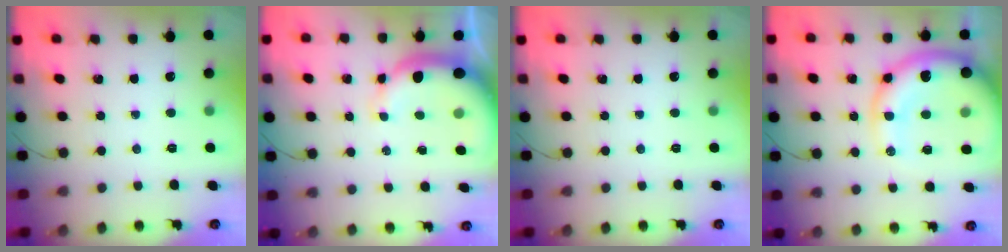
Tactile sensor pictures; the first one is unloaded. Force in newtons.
{"total": 7.7, "press": 7.5, "slide": 1.9}
{"total": 0.0}
{"total": 21.1, "press": 20.5, "slide": 4.8}